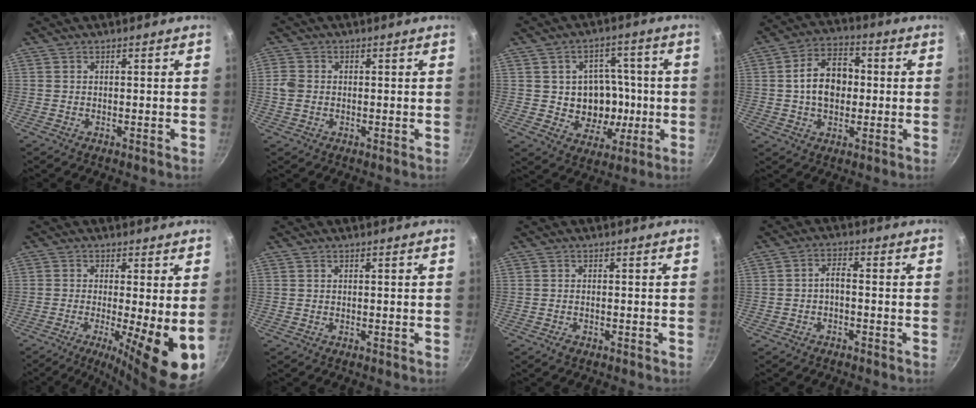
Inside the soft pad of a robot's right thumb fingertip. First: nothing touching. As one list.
[{"total": 3.4, "force": [-0.3, 2.8, 2.0], "torque": [-0.037, 0.009, -0.007]}, {"total": 12.2, "force": [-0.9, 10.4, 6.3], "torque": [-0.042, 0.012, -0.002]}, {"total": 11.4, "force": [0.3, 8.1, 7.9], "torque": [-0.100, 0.023, -0.005]}, {"total": 12.4, "force": [-2.5, 2.4, 11.9], "torque": [-0.173, -0.014, -0.035]}, {"total": 0.0}, {"total": 1.2, "force": [-0.8, 0.5, 0.7], "torque": [-0.021, 0.006, -0.014]}, {"total": 2.6, "force": [-1.2, 1.1, 2.0], "torque": [-0.037, 0.022, -0.024]}]